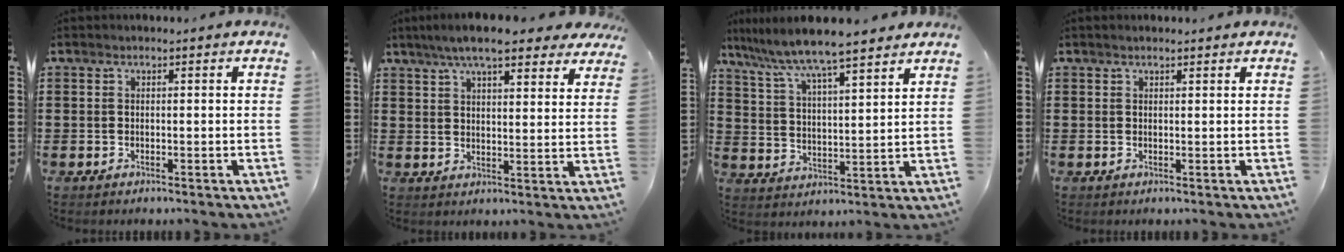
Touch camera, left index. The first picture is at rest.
{"total": 8.5, "force": [7.0, 1.5, 4.6], "torque": [-0.101, -0.011, 0.126]}
{"total": 7.1, "force": [6.4, 0.0, 3.0], "torque": [-0.085, -0.037, 0.107]}
{"total": 0.8, "force": [0.7, 0.1, 0.4], "torque": [-0.009, 0.002, 0.013]}